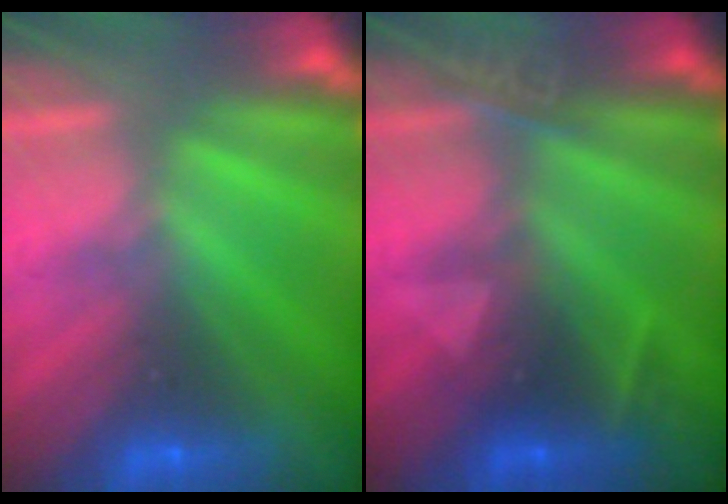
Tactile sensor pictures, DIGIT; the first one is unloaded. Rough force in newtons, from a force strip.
{"total": 2.5}